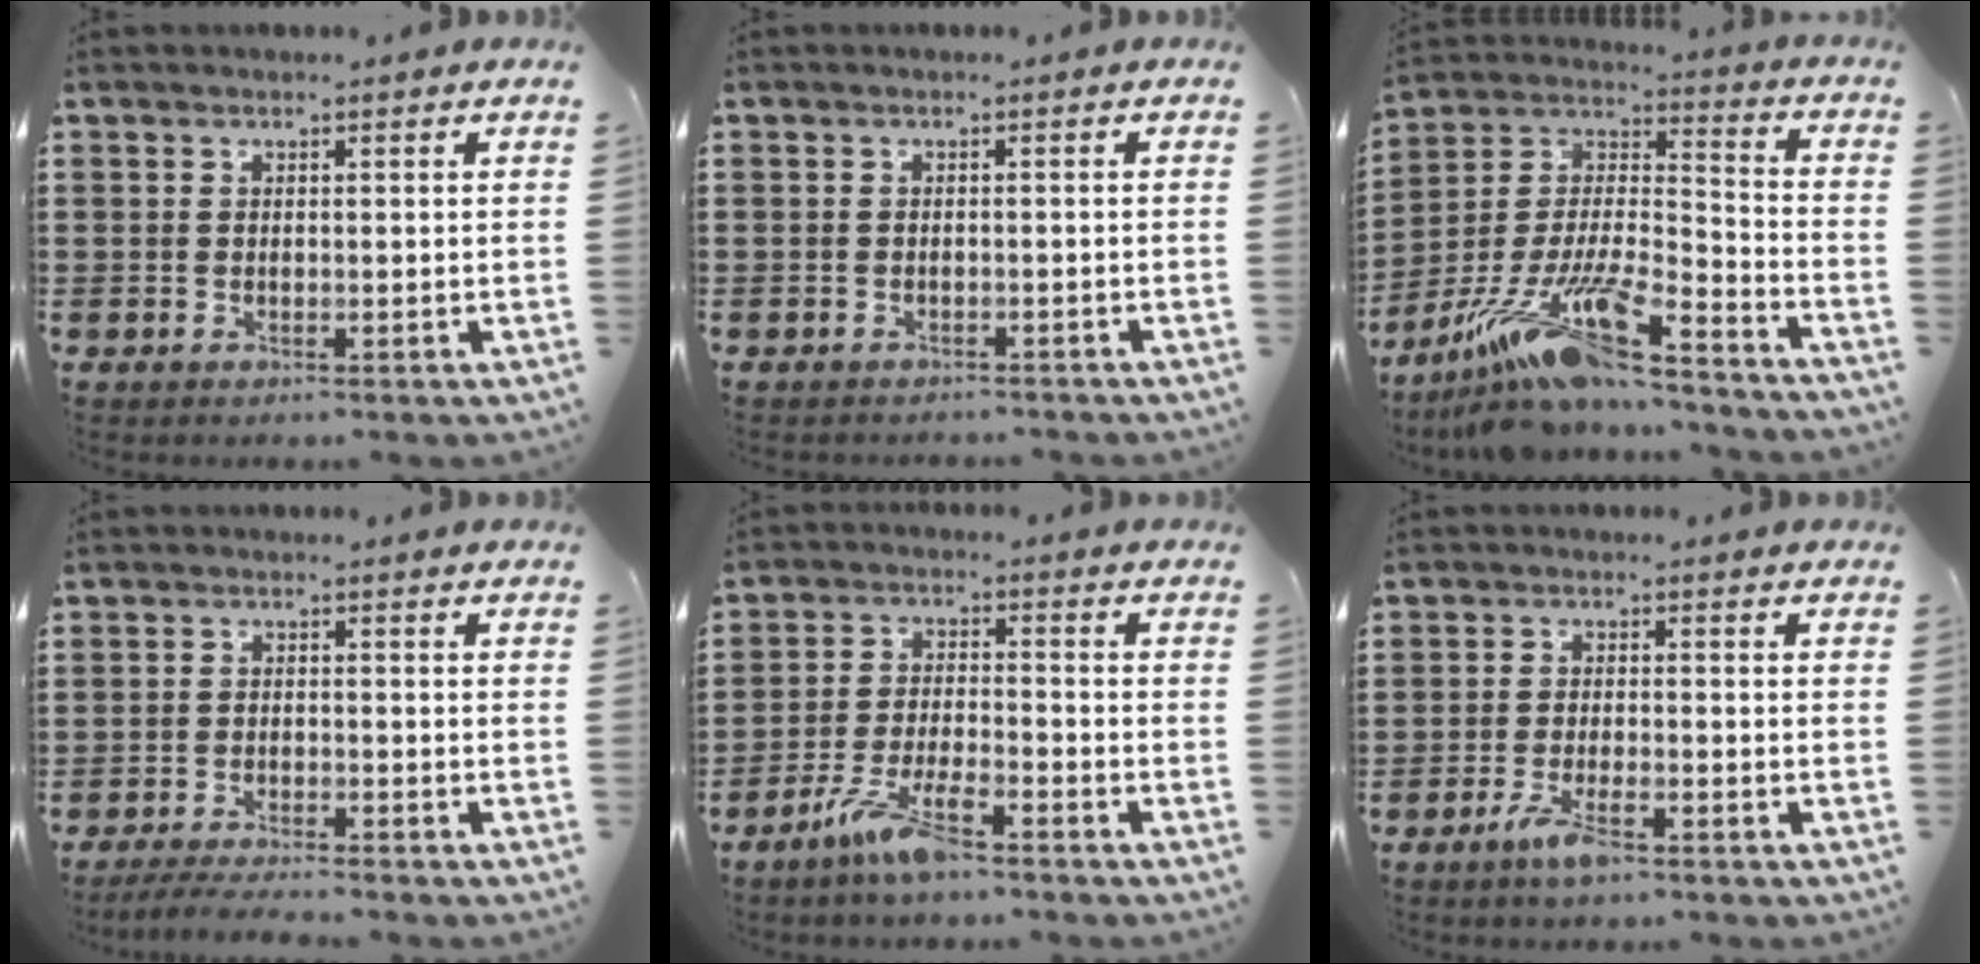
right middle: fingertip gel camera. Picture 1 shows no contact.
{"total": 0.8, "force": [-0.8, 0.0, 0.1], "torque": [-0.004, -0.002, -0.016]}
{"total": 16.6, "force": [-12.3, 2.3, 10.9], "torque": [-0.215, 0.012, -0.227]}
{"total": 3.2, "force": [-3.1, -0.1, 0.8], "torque": [-0.023, -0.007, -0.063]}
{"total": 6.6, "force": [-4.9, 1.0, 4.3], "torque": [-0.093, -0.004, -0.093]}
{"total": 4.2, "force": [-2.5, 0.8, 3.2], "torque": [-0.071, -0.004, -0.050]}